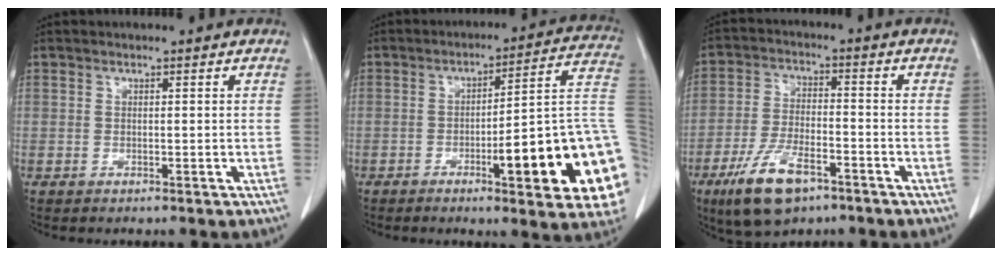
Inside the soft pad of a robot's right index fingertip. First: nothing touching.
{"total": 21.1, "force": [-5.0, 2.5, 20.3], "torque": [-0.166, 0.018, -0.058]}
{"total": 10.7, "force": [-6.4, 4.0, 7.6], "torque": [-0.159, -0.011, -0.113]}